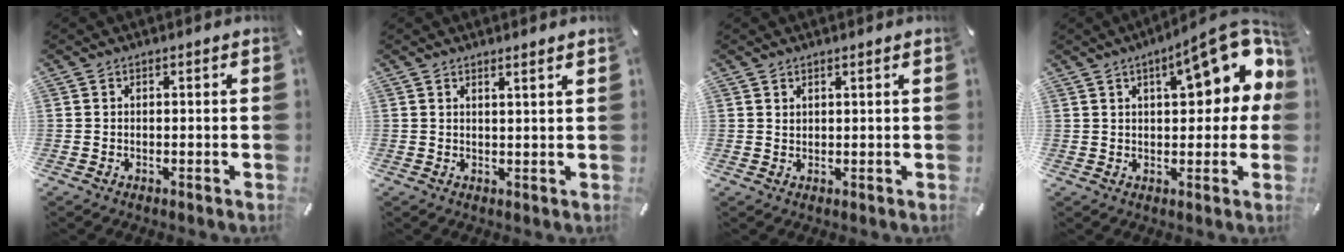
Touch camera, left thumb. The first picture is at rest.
{"total": 1.8, "force": [1.4, -0.4, 0.9], "torque": [-0.017, -0.007, 0.025]}
{"total": 0.8, "force": [0.7, 0.0, 0.4], "torque": [-0.008, -0.002, 0.014]}
{"total": 16.6, "force": [6.2, 6.4, 14.0], "torque": [-0.179, -0.023, 0.096]}